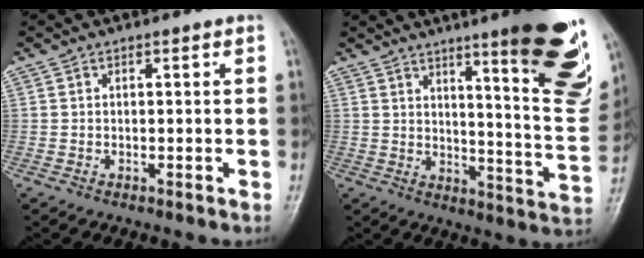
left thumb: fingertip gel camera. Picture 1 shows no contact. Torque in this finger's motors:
{"motor_torque": [2.35, 1.28, 1.41, -1.04, 0.23]}